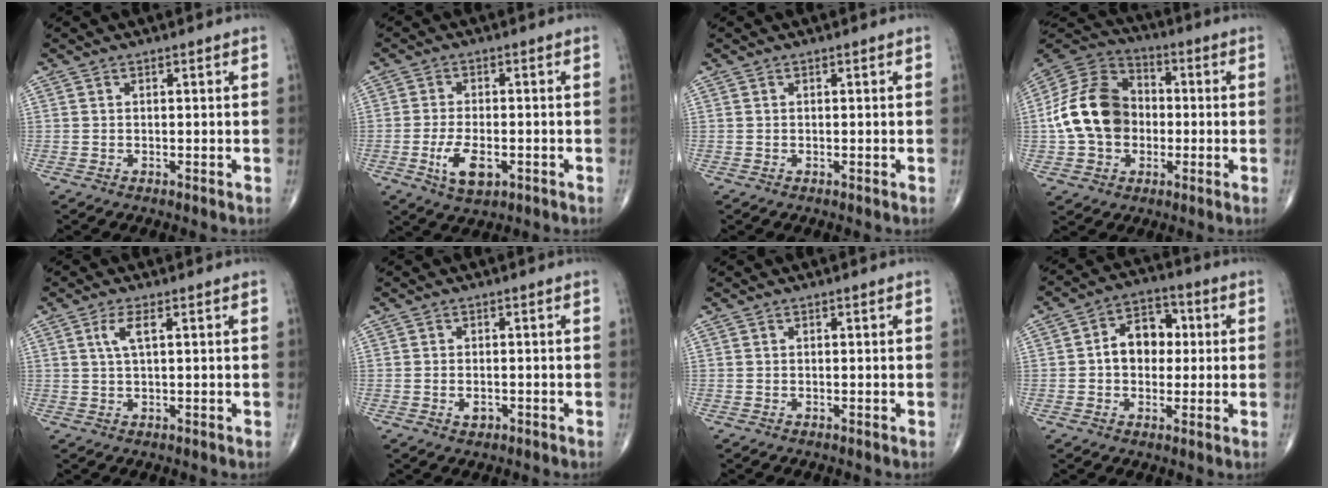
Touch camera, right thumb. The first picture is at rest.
{"total": 6.5, "force": [-2.3, 3.2, 5.2], "torque": [-0.092, 0.002, -0.034]}
{"total": 0.0}
{"total": 16.1, "force": [-1.1, 12.5, 10.1], "torque": [-0.166, 0.030, -0.028]}
{"total": 3.2, "force": [1.1, 0.7, 2.9], "torque": [-0.063, 0.002, 0.025]}
{"total": 1.7, "force": [-0.7, 1.1, 1.1], "torque": [-0.013, 0.003, -0.008]}
{"total": 0.0}
{"total": 9.3, "force": [0.6, 6.9, 6.2], "torque": [-0.063, 0.023, 0.002]}